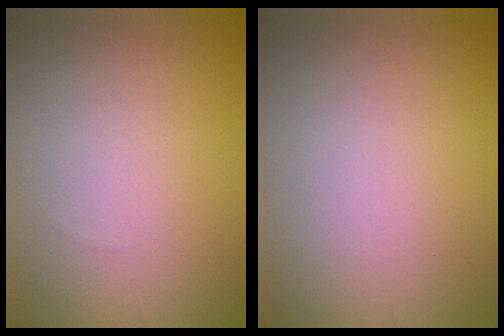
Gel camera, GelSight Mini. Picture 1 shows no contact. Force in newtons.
{"total": 0.0}